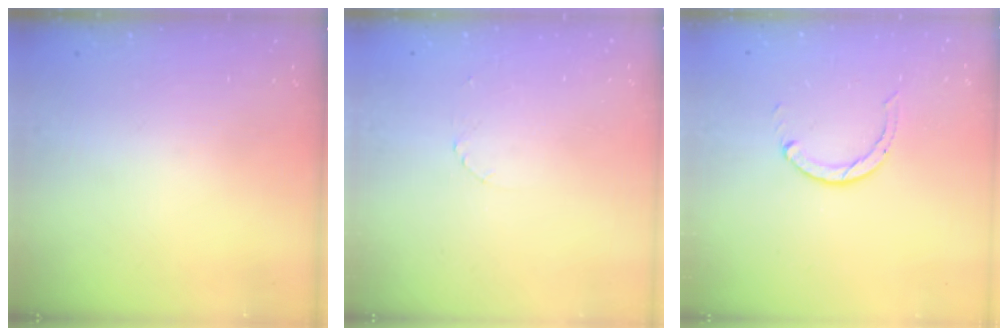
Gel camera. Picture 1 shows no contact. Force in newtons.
{"total": 1.3, "press": 1.3, "slide": 0.1}
{"total": 3.2, "press": 3.1, "slide": 0.4}